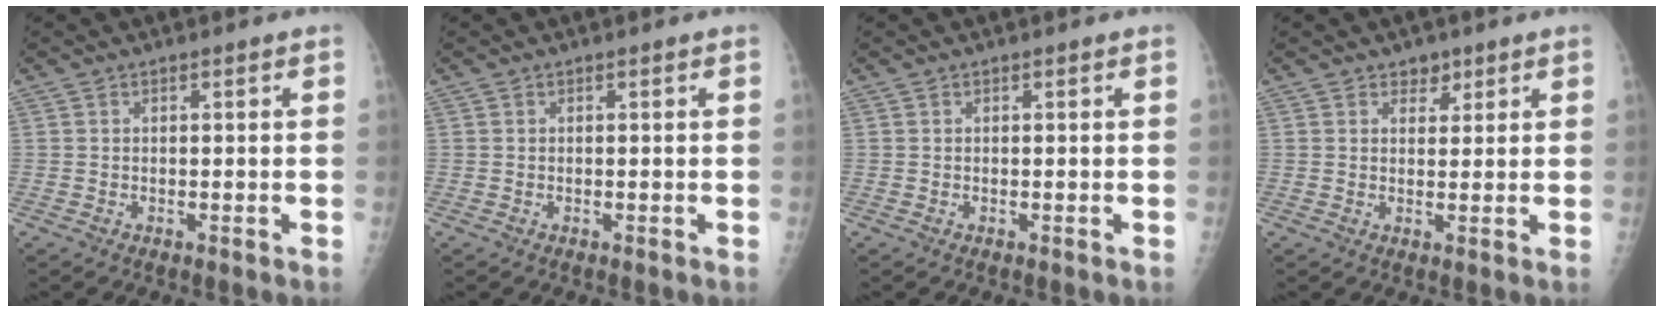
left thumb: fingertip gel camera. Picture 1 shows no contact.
{"total": 0.0}
{"total": 0.0}
{"total": 2.5, "force": [1.7, 1.8, 0.8], "torque": [0.012, -0.009, 0.023]}